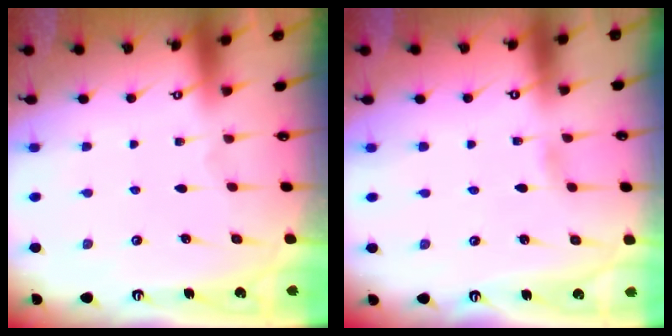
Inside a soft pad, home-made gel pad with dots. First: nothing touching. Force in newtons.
{"total": 1.7, "press": 1.7, "slide": 0.2}